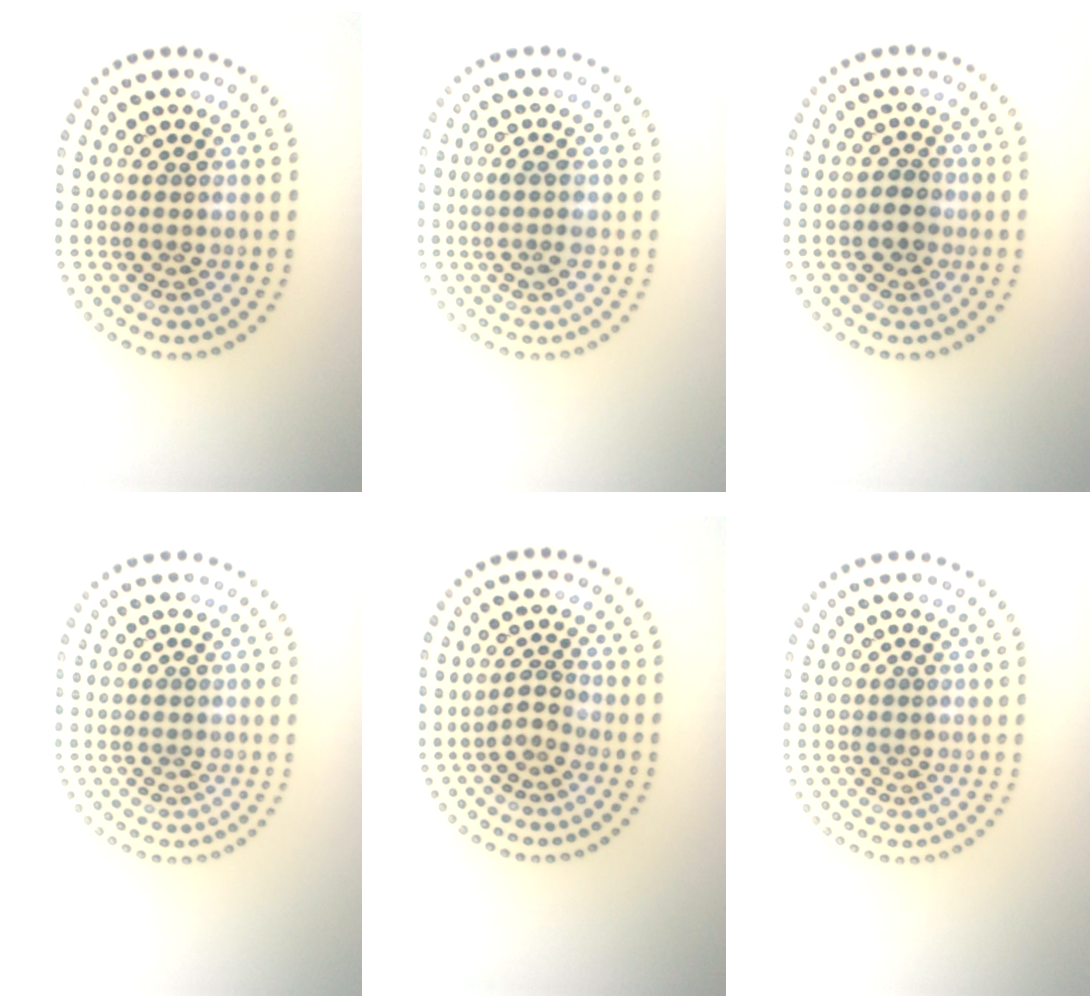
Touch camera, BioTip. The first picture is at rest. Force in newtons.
{"total": 1.4, "press": 1.2, "slide": 0.8}
{"total": 2.0, "press": 1.8, "slide": 0.8}
{"total": 0.0}
{"total": 1.6, "press": 1.1, "slide": 1.1}
{"total": 0.0}